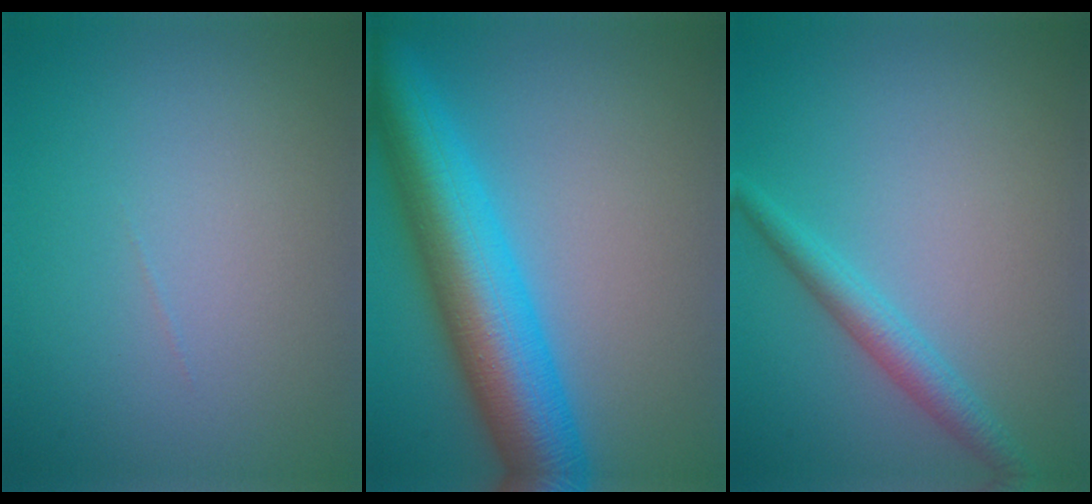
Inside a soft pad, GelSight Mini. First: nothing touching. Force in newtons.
{"total": 10.3, "press": 10.3, "slide": 0.4}
{"total": 2.6, "press": 2.6, "slide": 0.1}